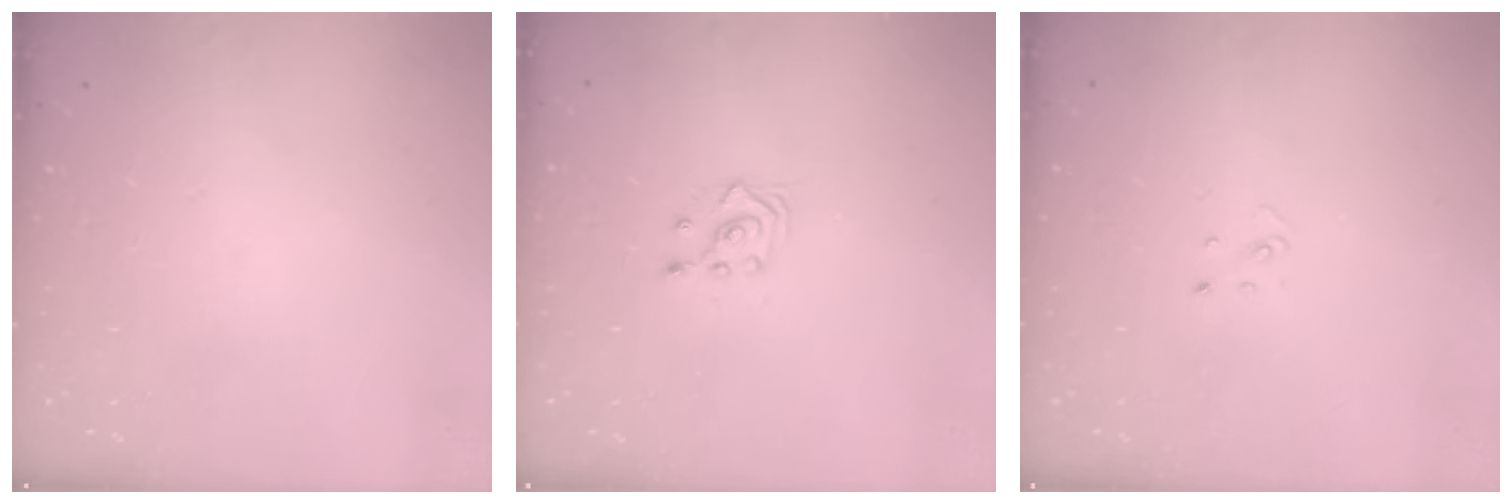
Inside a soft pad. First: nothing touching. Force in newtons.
{"total": 2.9, "press": 2.9, "slide": 0.2}
{"total": 1.9, "press": 1.9, "slide": 0.2}